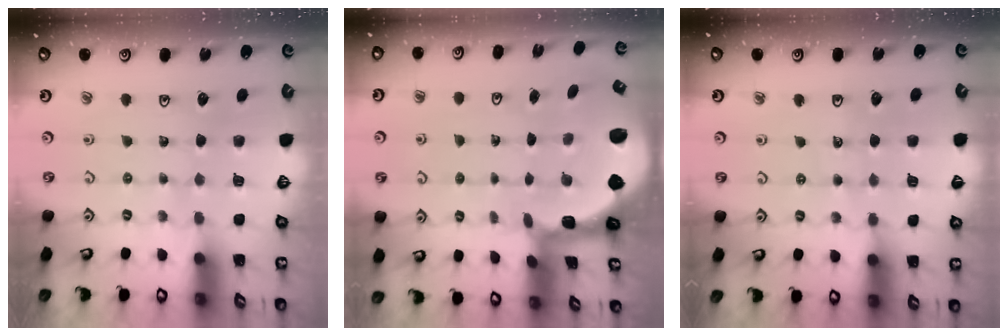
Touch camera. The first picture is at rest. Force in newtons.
{"total": 2.3, "press": 1.5, "slide": 1.8}
{"total": 2.9, "press": 2.1, "slide": 2.1}